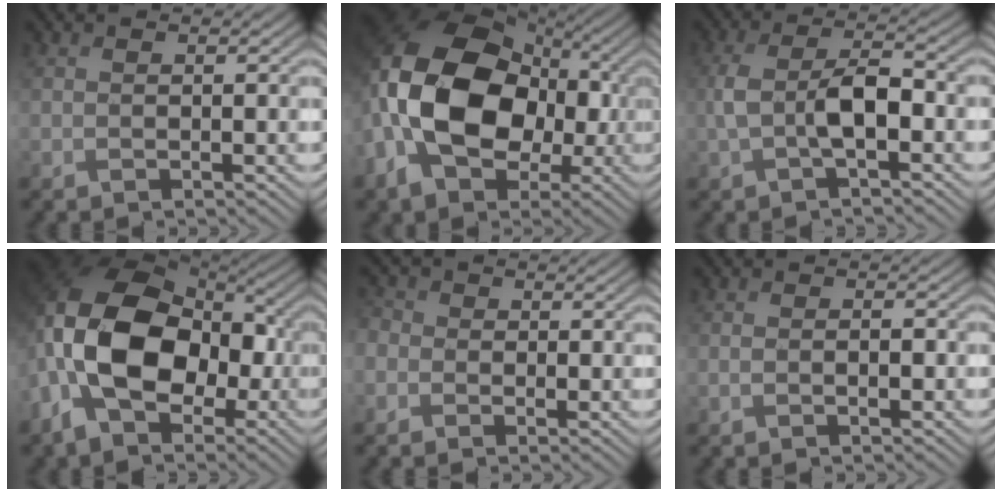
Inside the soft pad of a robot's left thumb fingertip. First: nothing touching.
{"total": 18.8, "force": [-2.4, 13.1, 13.2], "torque": [-0.268, -0.006, -0.058]}
{"total": 5.5, "force": [-1.1, 2.4, 4.9], "torque": [-0.114, 0.006, -0.024]}
{"total": 15.9, "force": [-3.5, 10.1, 11.7], "torque": [-0.251, -0.013, -0.073]}
{"total": 3.2, "force": [-0.9, 2.9, 1.1], "torque": [-0.040, 0.002, -0.028]}
{"total": 1.5, "force": [-0.6, 0.8, 1.2], "torque": [-0.018, 0.005, -0.009]}